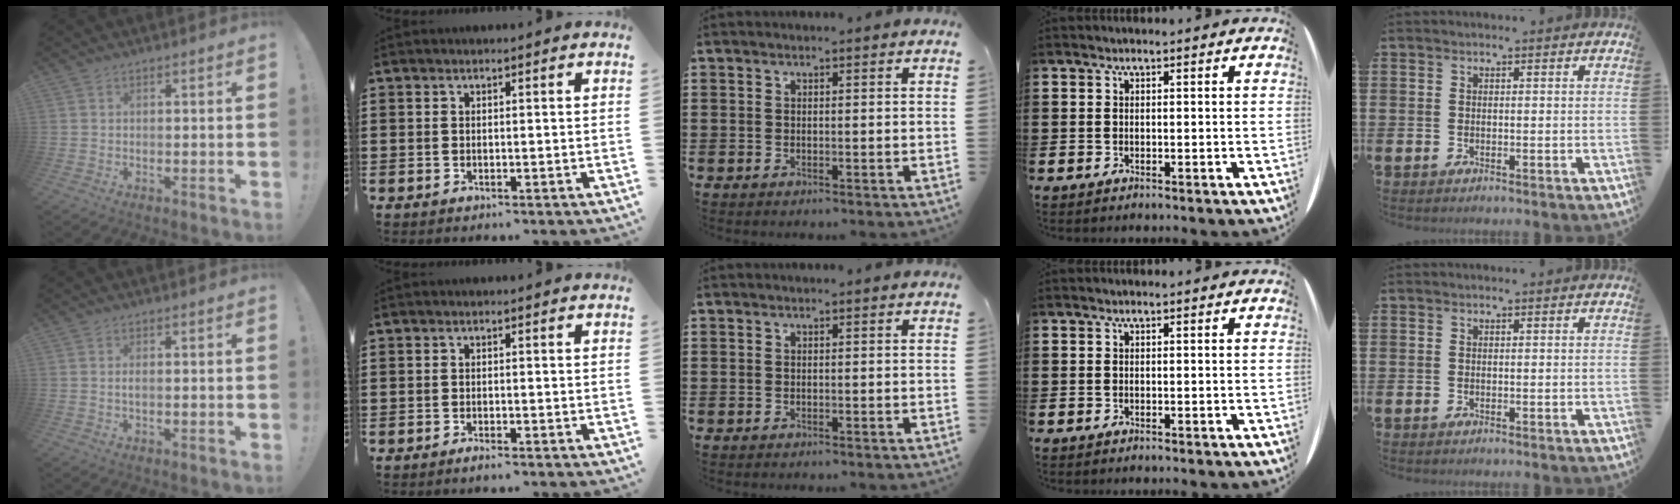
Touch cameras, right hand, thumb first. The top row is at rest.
{"thumb": {"total": 1.1, "force": [-0.2, 0.2, 1.0], "torque": [-0.019, 0.000, -0.003]}, "index": {"total": 0.9, "force": [-0.8, 0.0, 0.4], "torque": [-0.010, -0.006, -0.015]}}